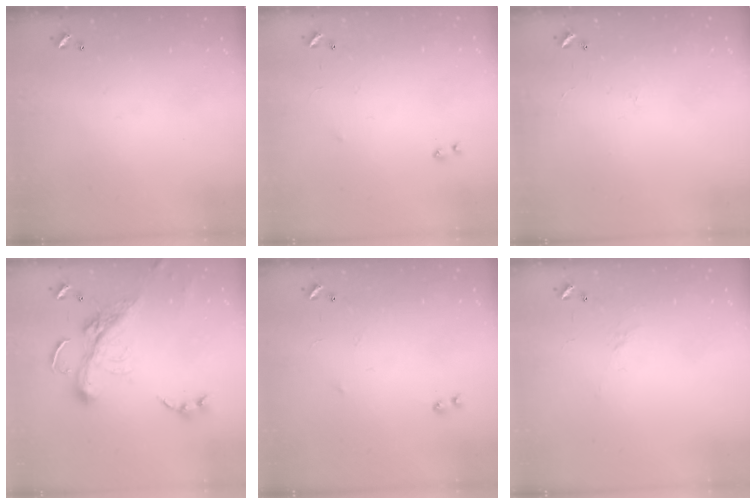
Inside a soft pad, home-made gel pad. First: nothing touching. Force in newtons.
{"total": 7.4, "press": 7.3, "slide": 0.6}
{"total": 1.8, "press": 1.7, "slide": 0.4}
{"total": 6.2, "press": 6.1, "slide": 1.5}
{"total": 6.4, "press": 6.4, "slide": 1.0}
{"total": 6.2, "press": 6.2, "slide": 0.8}